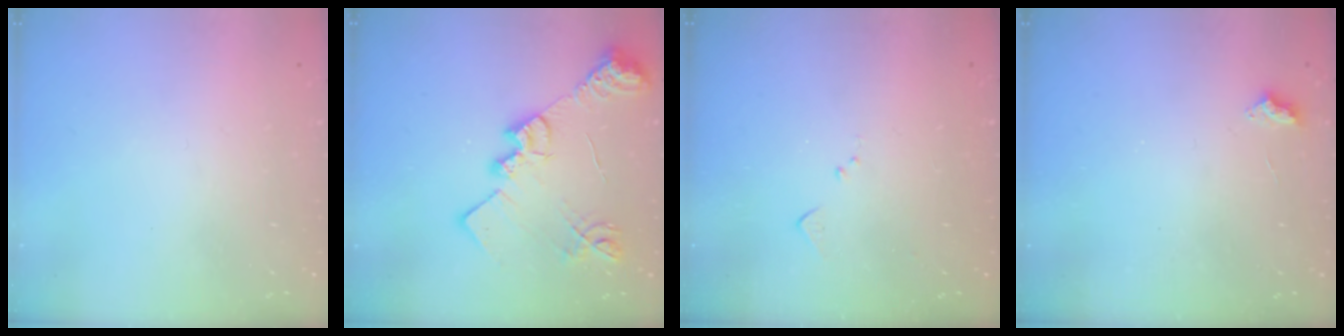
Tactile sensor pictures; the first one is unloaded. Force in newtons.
{"total": 17.7, "press": 17.6, "slide": 1.0}
{"total": 4.9, "press": 4.8, "slide": 0.7}
{"total": 2.4, "press": 2.4, "slide": 0.4}